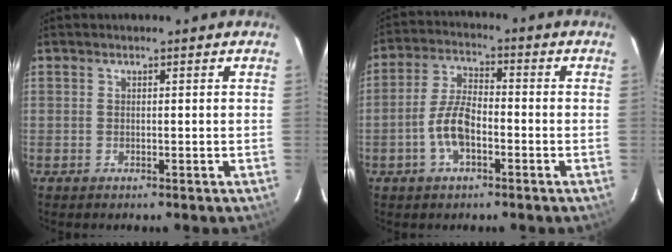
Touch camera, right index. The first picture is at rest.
{"total": 7.6, "force": [-2.8, 3.3, 6.3], "torque": [-0.132, 0.010, -0.051]}